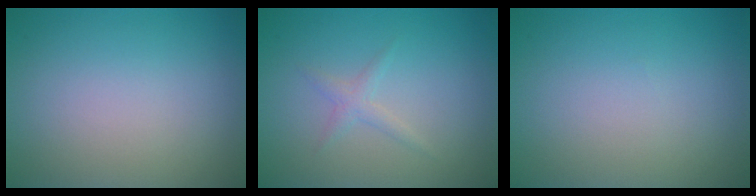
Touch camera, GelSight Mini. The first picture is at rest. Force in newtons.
{"total": 1.2, "press": 1.2, "slide": 0.0}
{"total": 0.0}